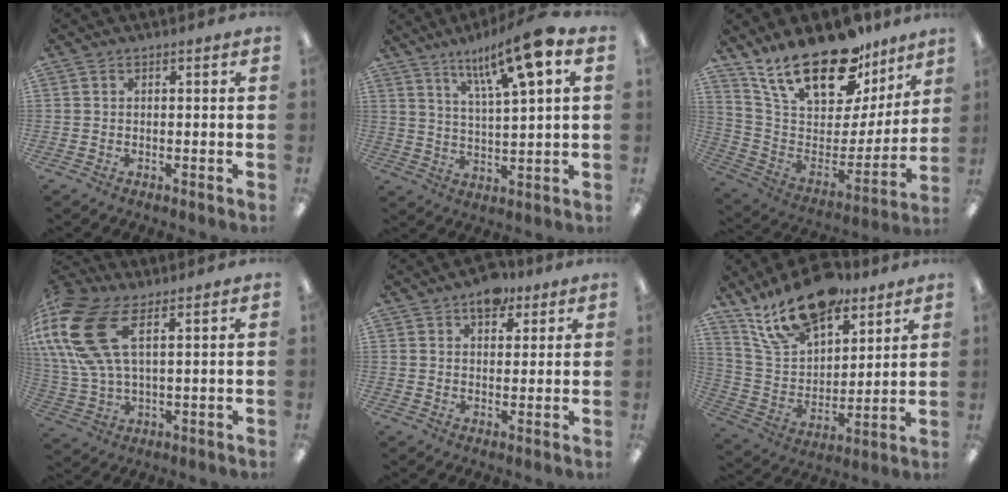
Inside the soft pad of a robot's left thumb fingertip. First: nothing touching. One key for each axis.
{"total": 13.0, "fx": 8.3, "fy": 2.6, "fz": 9.6, "tx": -0.161, "ty": -0.037, "tz": 0.134}
{"total": 23.8, "fx": 17.3, "fy": 10.4, "fz": 12.6, "tx": -0.219, "ty": -0.111, "tz": 0.310}
{"total": 17.7, "fx": 7.8, "fy": 7.6, "fz": 14.0, "tx": -0.312, "ty": -0.021, "tz": 0.135}
{"total": 6.5, "fx": 4.4, "fy": 3.6, "fz": 3.1, "tx": -0.024, "ty": -0.019, "tz": 0.072}
{"total": 19.5, "fx": 13.9, "fy": 9.6, "fz": 9.7, "tx": -0.175, "ty": -0.072, "tz": 0.249}